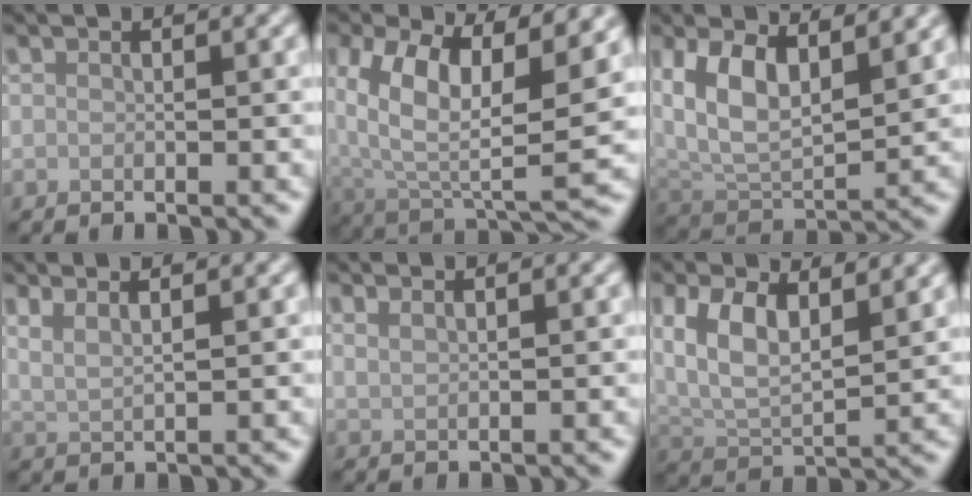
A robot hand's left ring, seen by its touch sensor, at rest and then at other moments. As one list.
[{"total": 11.9, "force": [3.6, 5.2, 10.0], "torque": [-0.188, -0.016, 0.069]}, {"total": 8.6, "force": [3.5, 4.3, 6.5], "torque": [-0.120, 0.001, 0.057]}, {"total": 3.1, "force": [2.1, 1.0, 2.0], "torque": [-0.022, 0.006, 0.019]}, {"total": 1.5, "force": [1.1, 0.5, 0.8], "torque": [-0.009, 0.000, 0.014]}, {"total": 7.1, "force": [3.2, 3.5, 5.2], "torque": [-0.104, 0.001, 0.055]}]